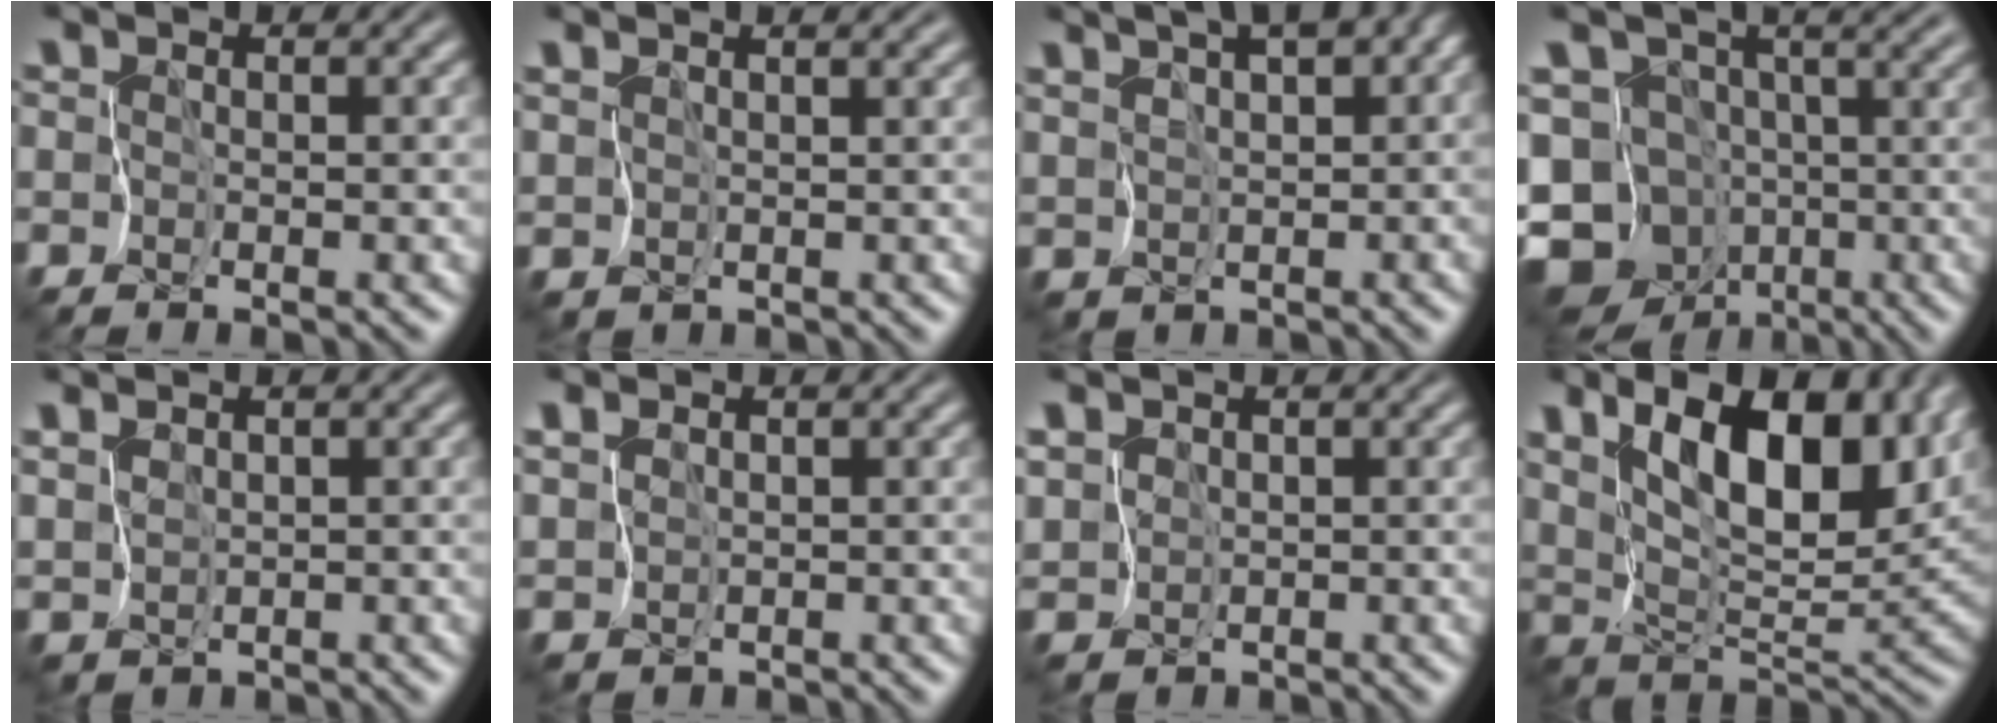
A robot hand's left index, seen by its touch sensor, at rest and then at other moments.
{"total": 2.4, "force": [1.9, 0.7, 1.2], "torque": [-0.031, 0.007, 0.031]}
{"total": 8.7, "force": [4.3, 4.0, 6.5], "torque": [-0.129, 0.020, 0.080]}
{"total": 8.5, "force": [-2.5, 6.9, 4.4], "torque": [-0.078, 0.000, -0.047]}
{"total": 1.0, "force": [0.6, 0.8, 0.2], "torque": [-0.022, -0.001, 0.017]}
{"total": 1.8, "force": [0.5, 1.6, 0.6], "torque": [-0.029, 0.003, 0.015]}
{"total": 2.3, "force": [0.1, 2.2, 0.5], "torque": [-0.026, 0.007, 0.000]}
{"total": 10.8, "force": [4.9, 4.8, 8.4], "torque": [-0.149, -0.001, 0.090]}